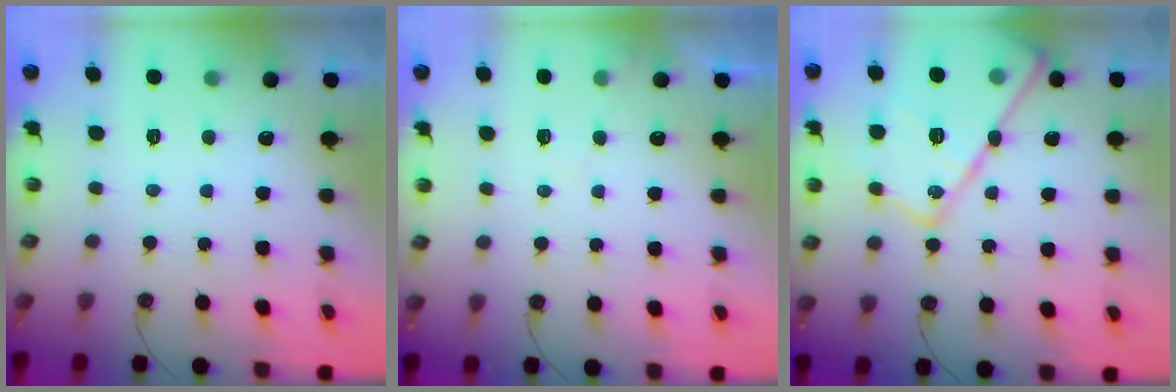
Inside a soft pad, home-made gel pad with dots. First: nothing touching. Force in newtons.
{"total": 5.0, "press": 4.9, "slide": 0.7}
{"total": 23.5, "press": 23.4, "slide": 1.8}